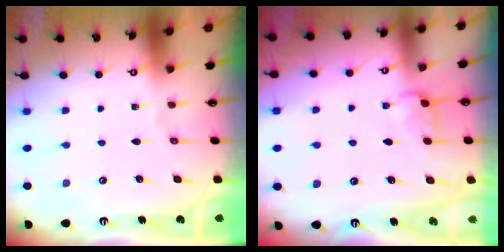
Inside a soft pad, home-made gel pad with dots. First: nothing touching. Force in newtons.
{"total": 0.9, "press": 0.8, "slide": 0.4}